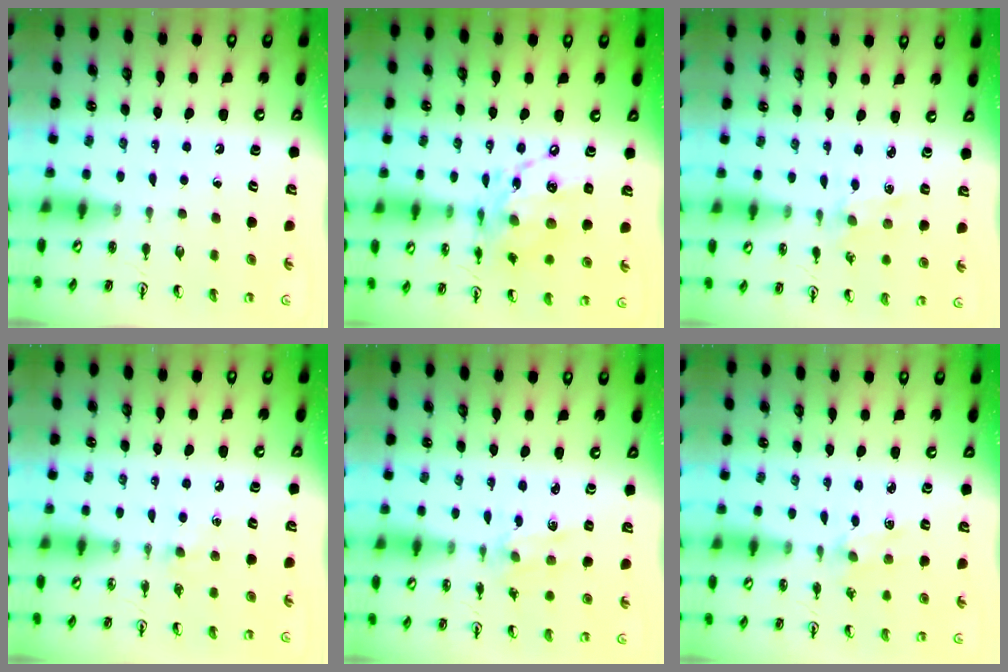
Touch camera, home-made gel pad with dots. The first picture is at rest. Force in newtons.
{"total": 13.3, "press": 13.3, "slide": 1.2}
{"total": 0.9, "press": 0.8, "slide": 0.2}
{"total": 3.7, "press": 3.7, "slide": 0.6}
{"total": 1.8, "press": 1.8, "slide": 0.3}
{"total": 2.2, "press": 2.2, "slide": 0.2}